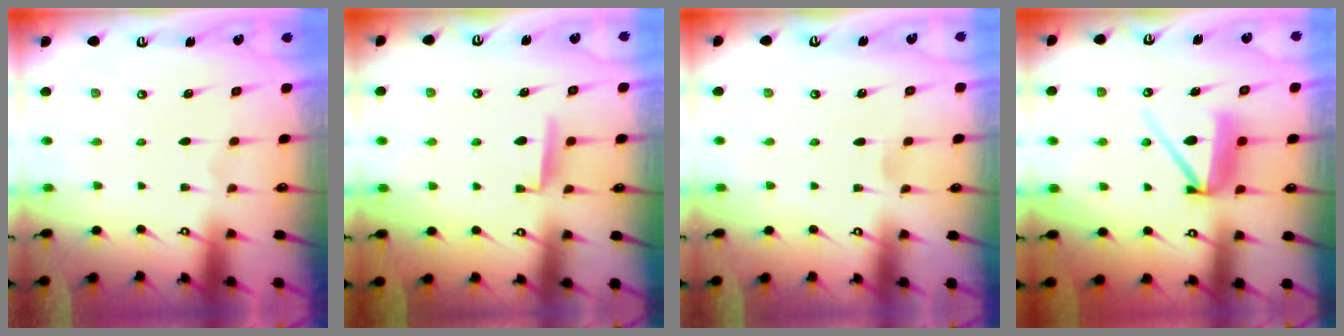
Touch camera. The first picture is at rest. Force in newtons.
{"total": 4.7, "press": 4.7, "slide": 0.7}
{"total": 2.3, "press": 2.3, "slide": 0.3}
{"total": 11.2, "press": 11.2, "slide": 0.7}